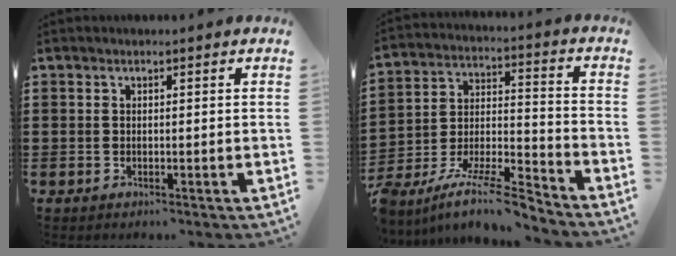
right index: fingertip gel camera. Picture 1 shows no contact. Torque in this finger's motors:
{"motor_torque": [0.49, -0.12, 0.73, 0.21]}